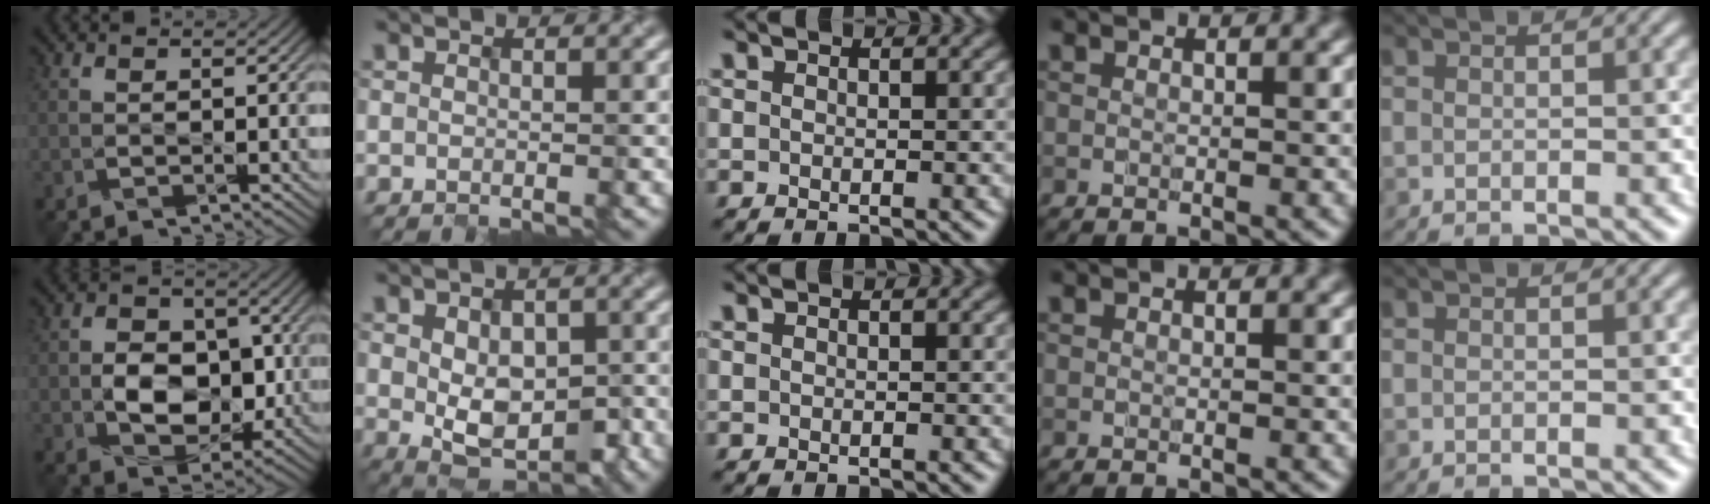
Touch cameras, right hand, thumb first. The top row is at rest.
{"thumb": {"total": 7.2, "force": [-0.7, 5.2, 4.9], "torque": [-0.082, -0.005, -0.016]}, "index": {"total": 5.4, "force": [-1.1, 3.4, 4.1], "torque": [-0.070, -0.012, -0.005]}}